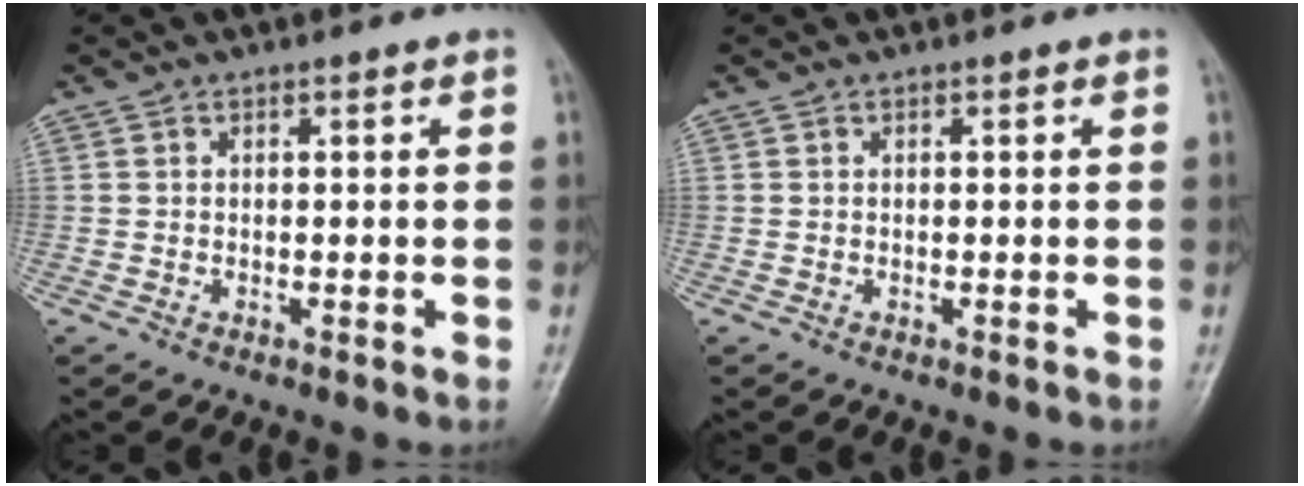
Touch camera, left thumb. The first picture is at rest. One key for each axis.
{"total": 0.0}